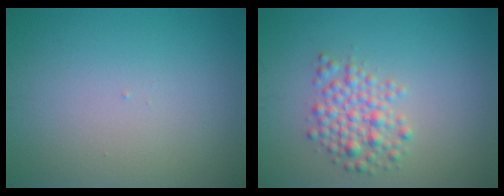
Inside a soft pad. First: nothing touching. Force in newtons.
{"total": 3.2, "press": 3.2, "slide": 0.2}